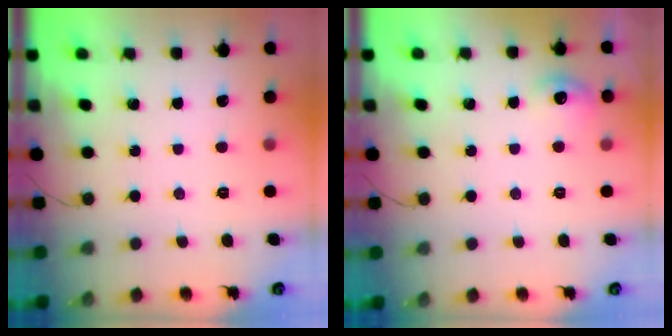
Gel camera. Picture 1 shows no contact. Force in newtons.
{"total": 7.6, "press": 7.5, "slide": 1.2}